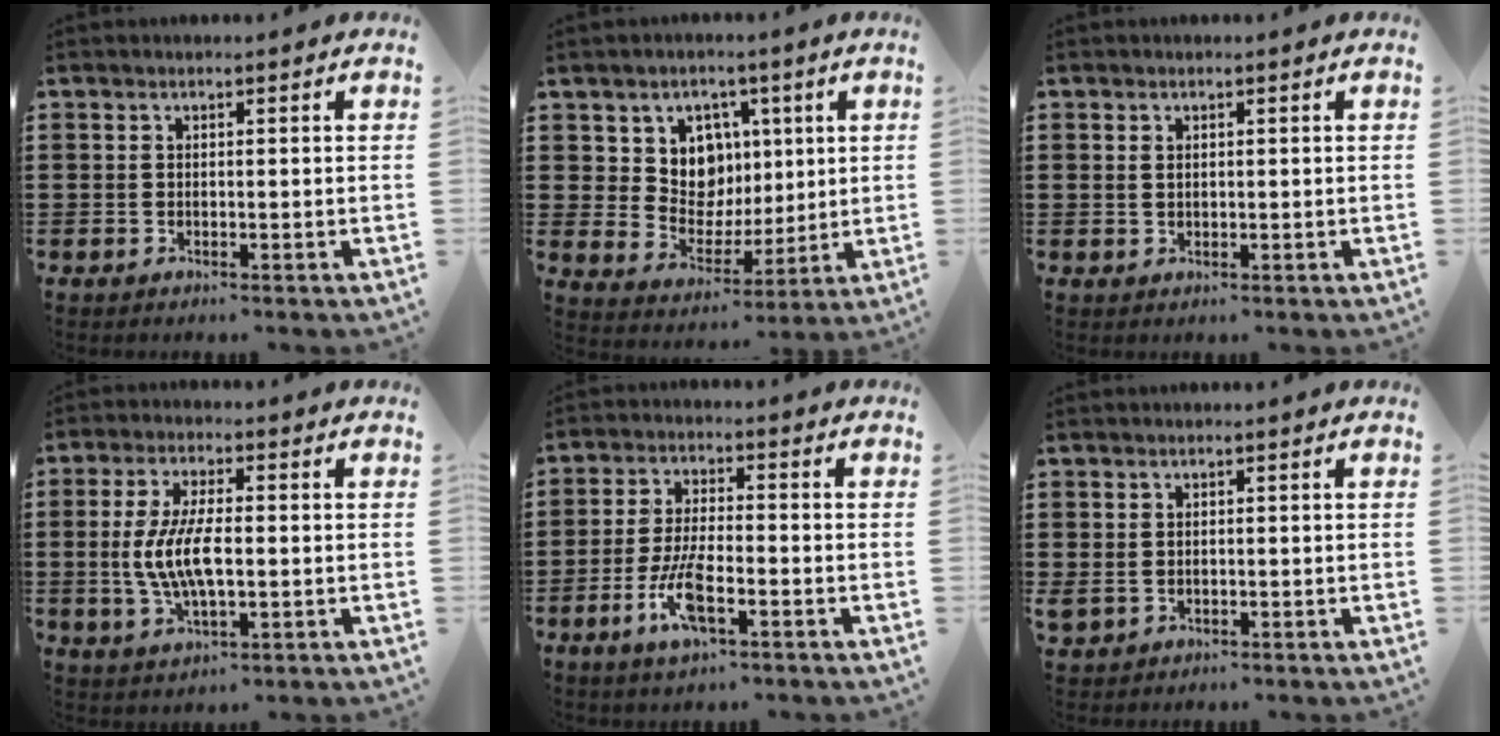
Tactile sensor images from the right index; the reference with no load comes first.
{"total": 8.0, "force": [3.0, 7.1, 2.1], "torque": [-0.068, -0.013, 0.056]}
{"total": 0.9, "force": [0.4, 0.7, 0.5], "torque": [-0.013, 0.004, 0.007]}
{"total": 8.2, "force": [-0.7, 3.1, 7.6], "torque": [-0.169, -0.006, -0.021]}
{"total": 7.4, "force": [-3.1, 2.1, 6.4], "torque": [-0.143, -0.014, -0.060]}
{"total": 1.0, "force": [0.2, 1.0, 0.3], "torque": [-0.011, 0.005, 0.003]}